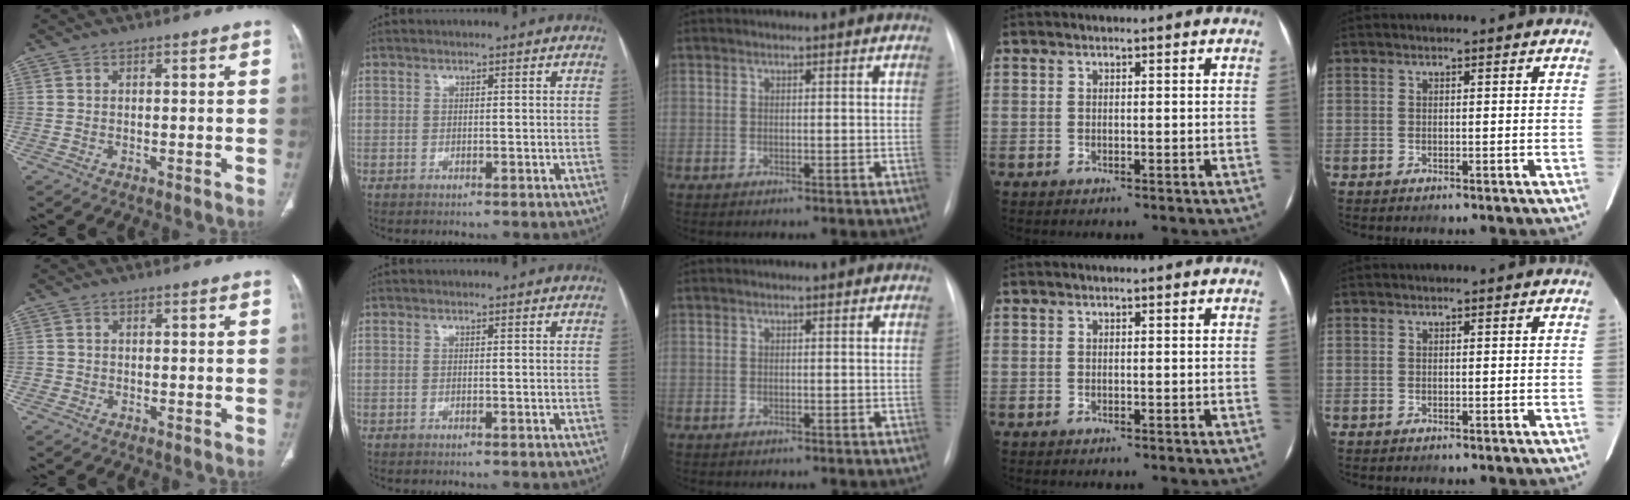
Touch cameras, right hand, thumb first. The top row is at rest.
{"thumb": {"total": 1.0, "force": [-0.3, 0.9, 0.1], "torque": [0.004, 0.006, -0.007]}}